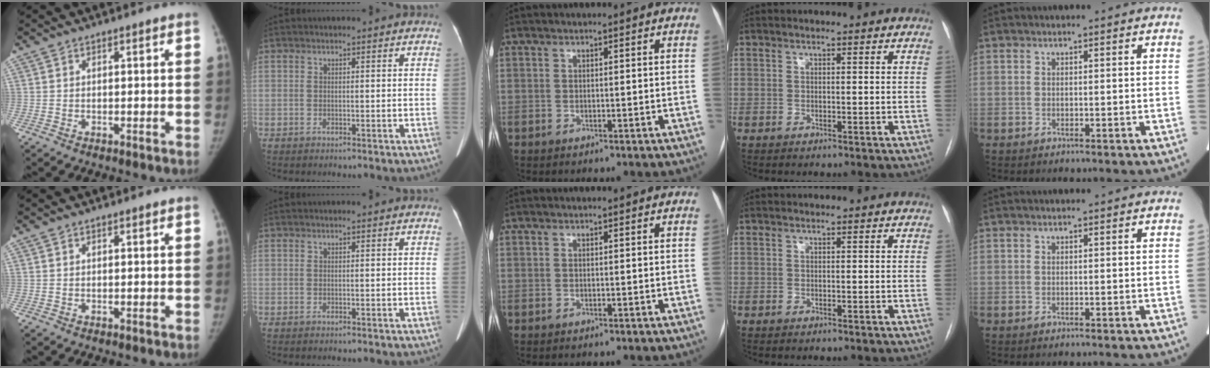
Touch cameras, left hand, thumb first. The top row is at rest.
{}